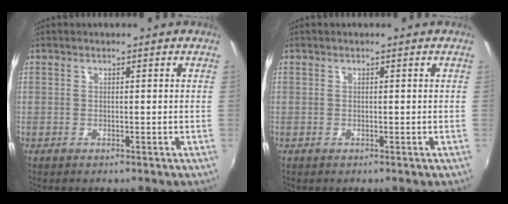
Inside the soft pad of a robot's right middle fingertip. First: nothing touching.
{"total": 0.0}